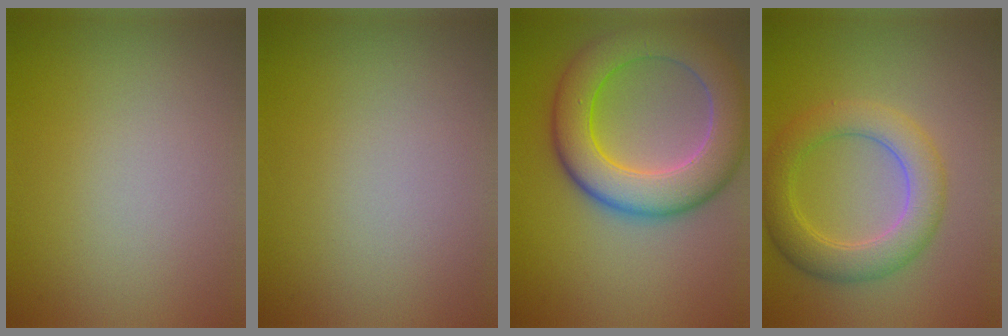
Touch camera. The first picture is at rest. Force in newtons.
{"total": 0.0}
{"total": 8.9, "press": 8.9, "slide": 0.6}
{"total": 4.7, "press": 4.7, "slide": 0.1}